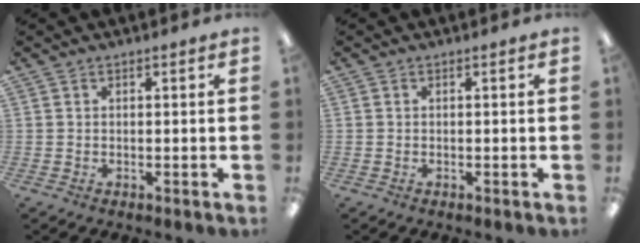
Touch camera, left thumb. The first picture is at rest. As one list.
[{"total": 0.0}]